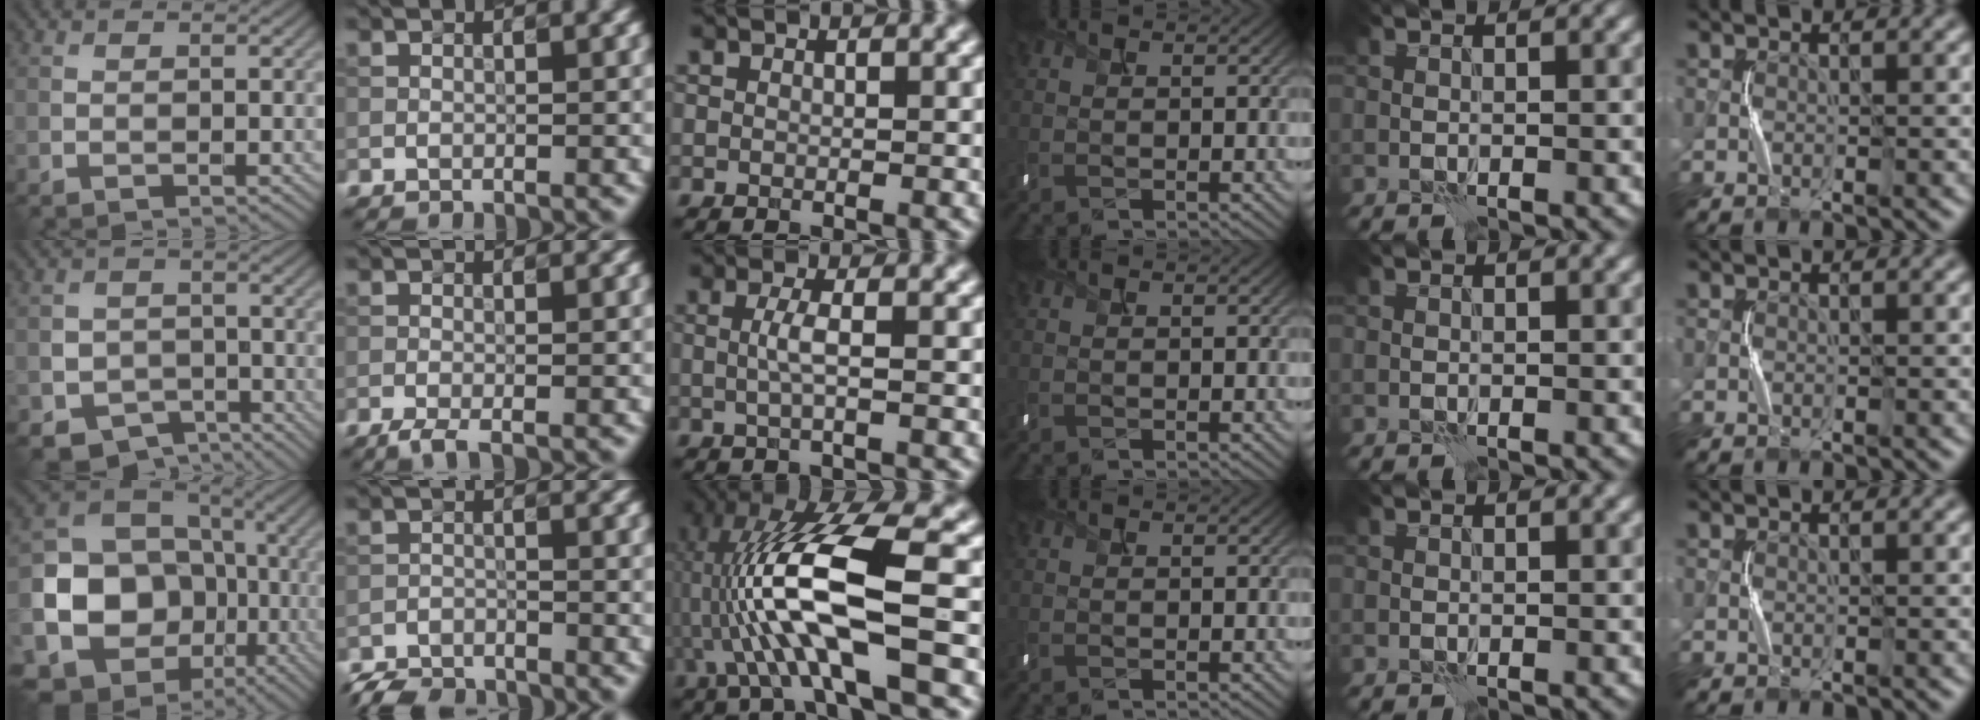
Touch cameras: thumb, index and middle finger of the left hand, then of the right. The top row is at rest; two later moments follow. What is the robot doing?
{"motion": "shake", "object": "handbell"}